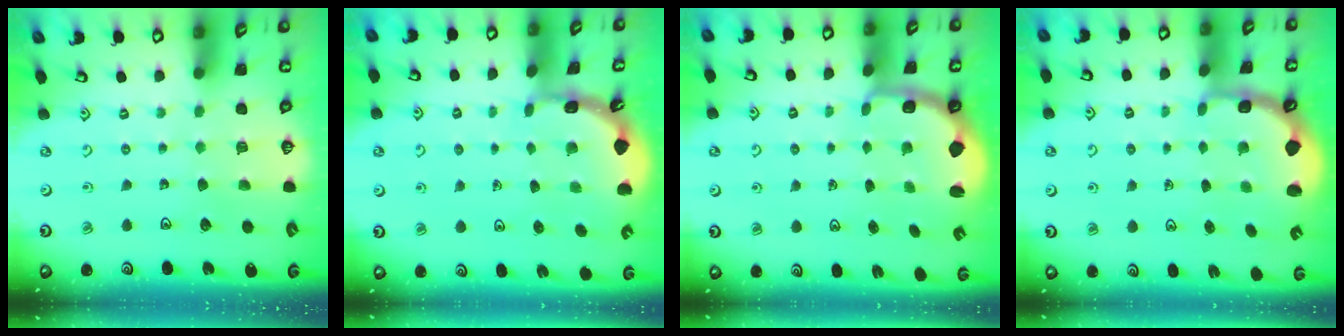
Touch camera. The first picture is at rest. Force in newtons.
{"total": 1.8, "press": 1.8, "slide": 0.1}
{"total": 2.4, "press": 1.2, "slide": 2.1}
{"total": 2.2, "press": 1.9, "slide": 1.1}